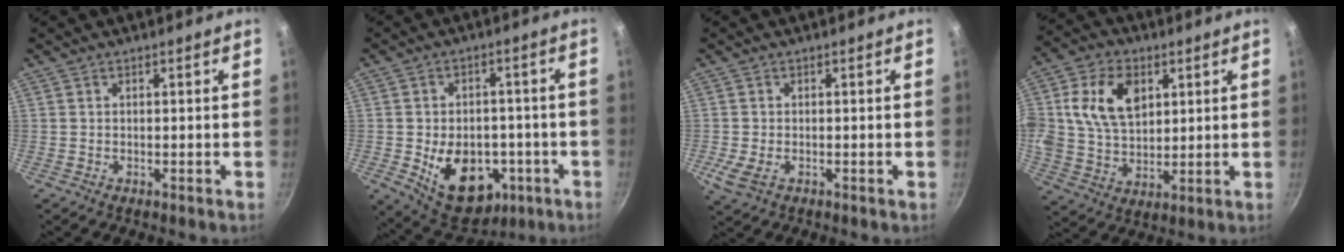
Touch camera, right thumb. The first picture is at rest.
{"total": 15.5, "force": [-4.1, 11.0, 10.2], "torque": [-0.117, 0.012, -0.040]}
{"total": 3.5, "force": [-1.0, 2.0, 2.7], "torque": [-0.052, -0.007, -0.018]}
{"total": 14.4, "force": [4.1, 9.9, 9.7], "torque": [-0.161, -0.002, 0.073]}